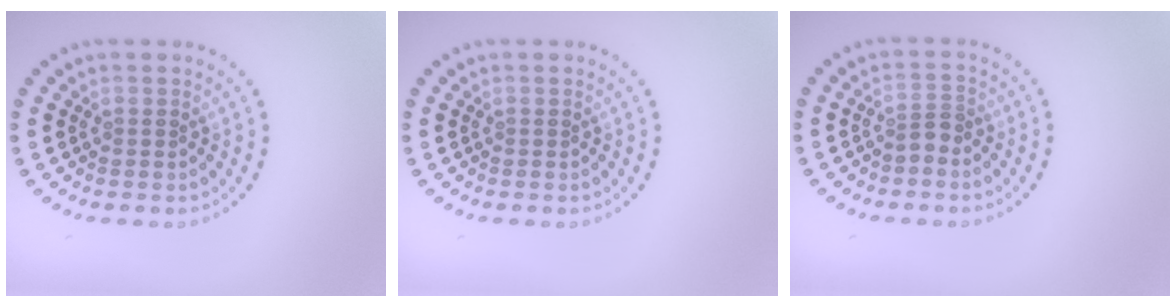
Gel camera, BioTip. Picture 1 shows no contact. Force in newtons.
{"total": 0.0}
{"total": 1.7, "press": 1.4, "slide": 1.0}